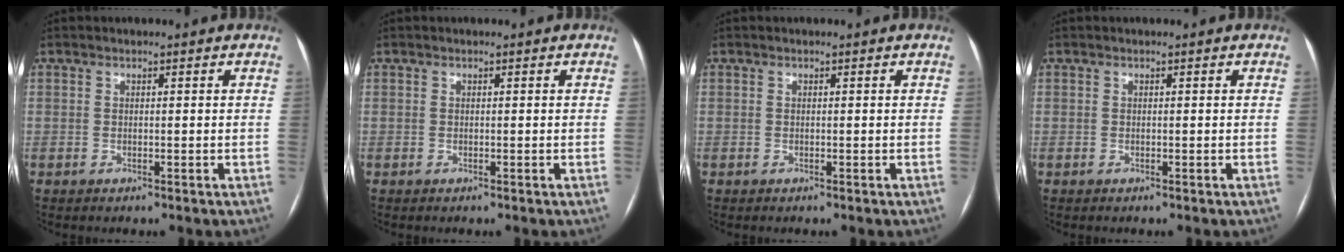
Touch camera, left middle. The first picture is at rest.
{"total": 0.0}
{"total": 0.0}
{"total": 0.0}